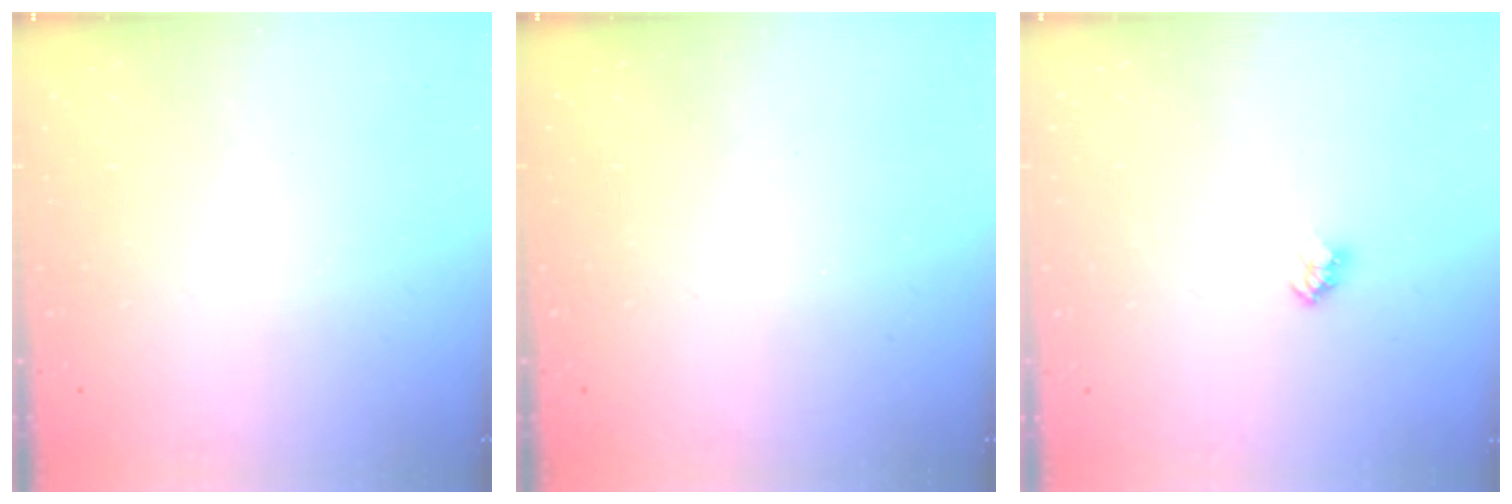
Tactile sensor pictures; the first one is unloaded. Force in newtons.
{"total": 0.0}
{"total": 2.3, "press": 2.3, "slide": 0.3}